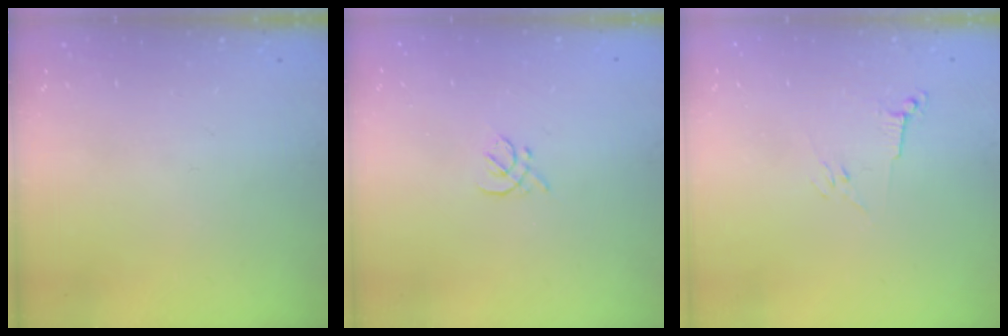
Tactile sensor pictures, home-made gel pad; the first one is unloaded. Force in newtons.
{"total": 2.0, "press": 1.9, "slide": 0.7}
{"total": 3.0, "press": 2.9, "slide": 0.8}